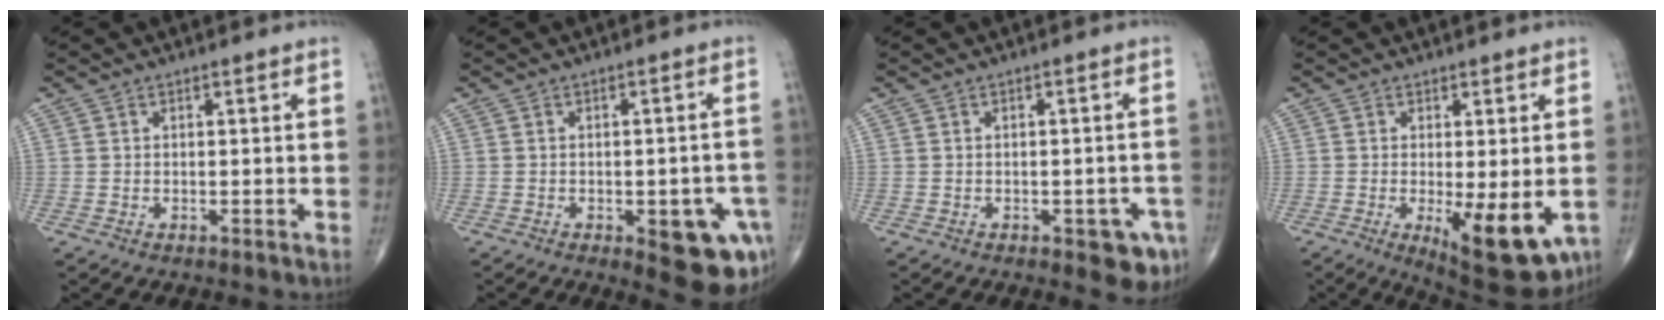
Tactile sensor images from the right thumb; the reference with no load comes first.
{"total": 11.6, "force": [-4.5, 4.7, 9.7], "torque": [-0.090, 0.012, -0.043]}
{"total": 5.7, "force": [-2.5, 2.4, 4.6], "torque": [-0.034, 0.006, -0.025]}
{"total": 12.0, "force": [-3.3, 4.0, 10.8], "torque": [-0.139, -0.023, -0.035]}